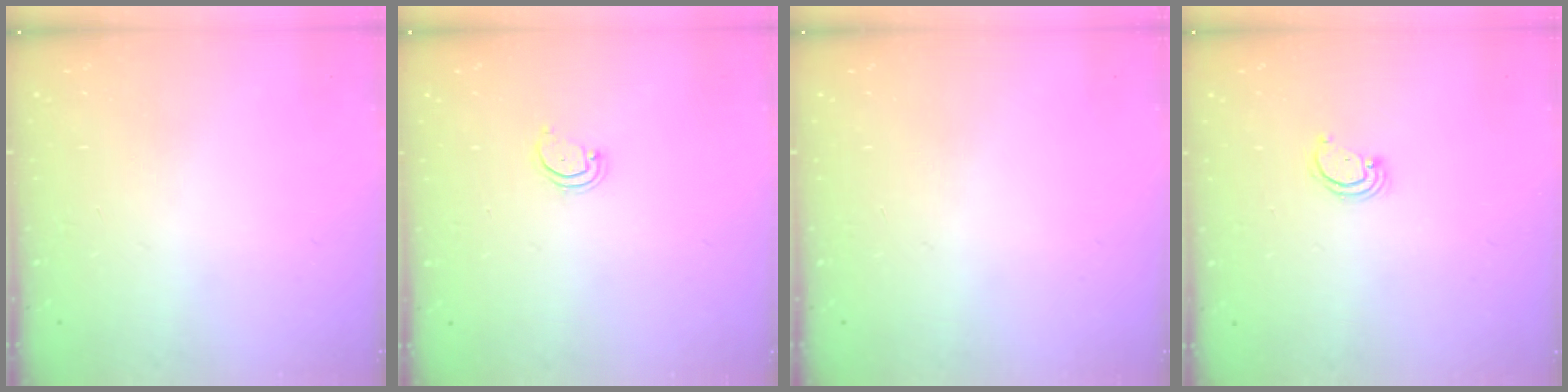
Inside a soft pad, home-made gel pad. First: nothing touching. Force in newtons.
{"total": 2.5, "press": 2.5, "slide": 0.2}
{"total": 0.0}
{"total": 1.7, "press": 1.7, "slide": 0.1}